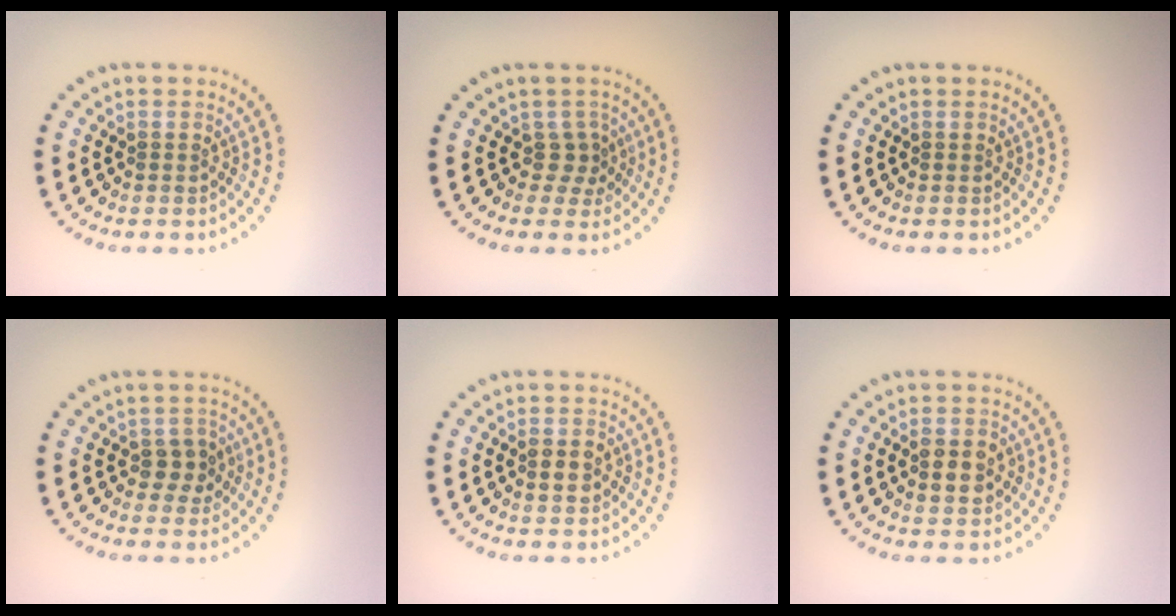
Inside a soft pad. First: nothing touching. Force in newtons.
{"total": 1.8, "press": 1.2, "slide": 1.4}
{"total": 0.0}
{"total": 2.2, "press": 2.1, "slide": 0.6}
{"total": 2.4, "press": 2.4, "slide": 0.1}
{"total": 2.4, "press": 2.4, "slide": 0.1}